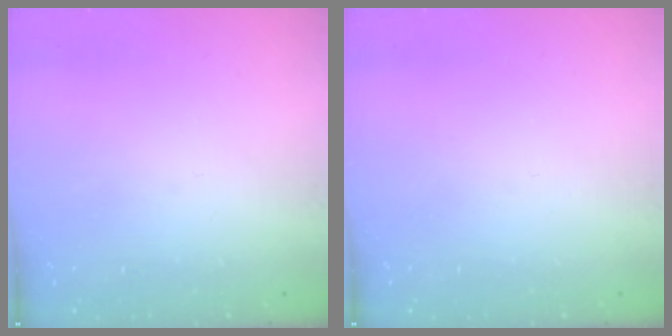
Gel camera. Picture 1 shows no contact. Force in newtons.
{"total": 0.0}